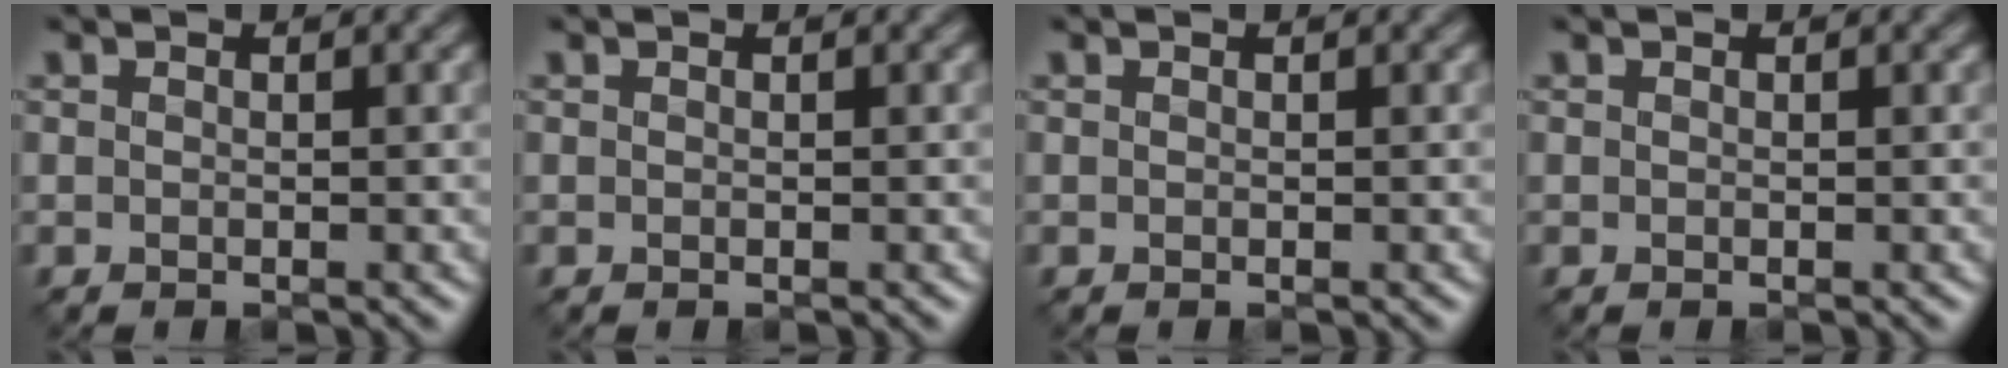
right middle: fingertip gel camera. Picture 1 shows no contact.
{"total": 0.0}
{"total": 0.0}
{"total": 0.0}